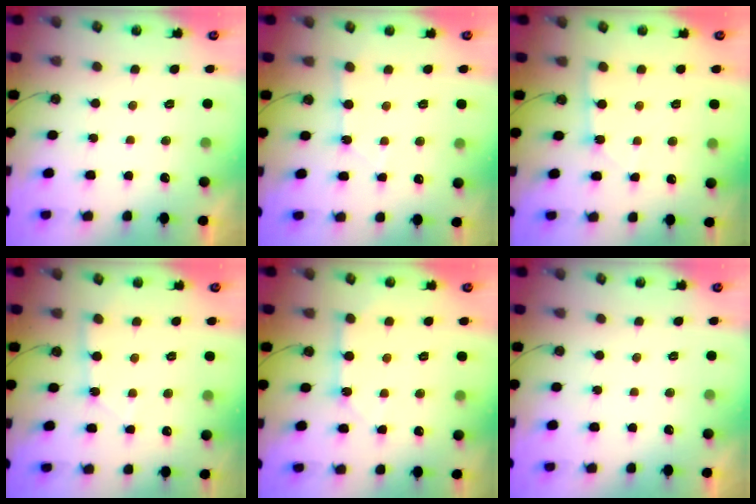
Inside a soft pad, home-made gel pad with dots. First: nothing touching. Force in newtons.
{"total": 2.6, "press": 2.6, "slide": 0.3}
{"total": 3.0, "press": 3.0, "slide": 0.2}
{"total": 3.3, "press": 3.3, "slide": 0.4}
{"total": 9.9, "press": 9.8, "slide": 0.8}
{"total": 0.0}